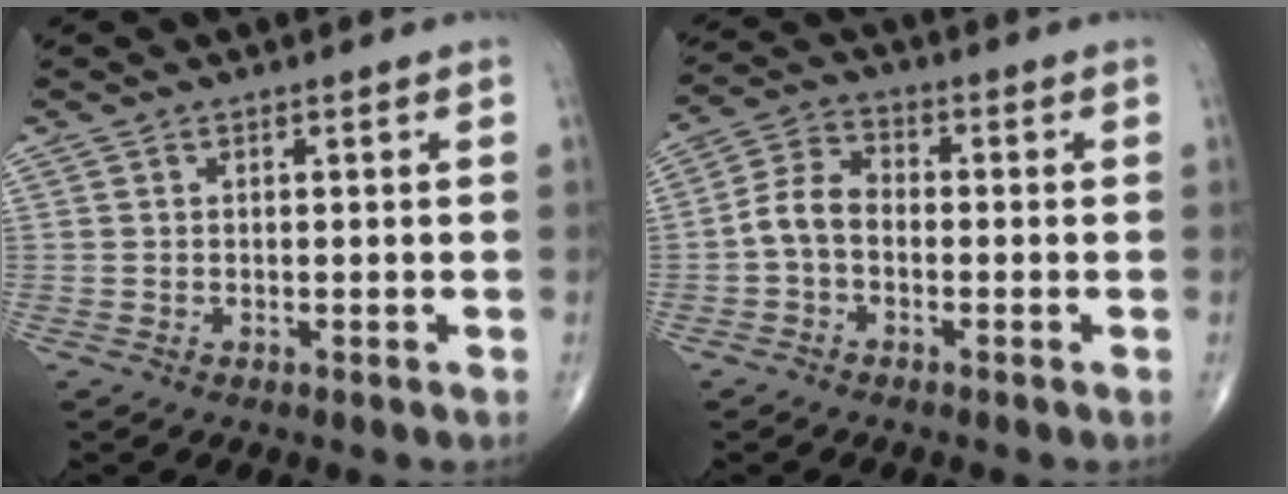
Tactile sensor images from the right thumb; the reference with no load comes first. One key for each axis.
{"total": 6.1, "fx": -1.4, "fy": 4.1, "fz": 4.2, "tx": -0.074, "ty": 0.024, "tz": -0.041}